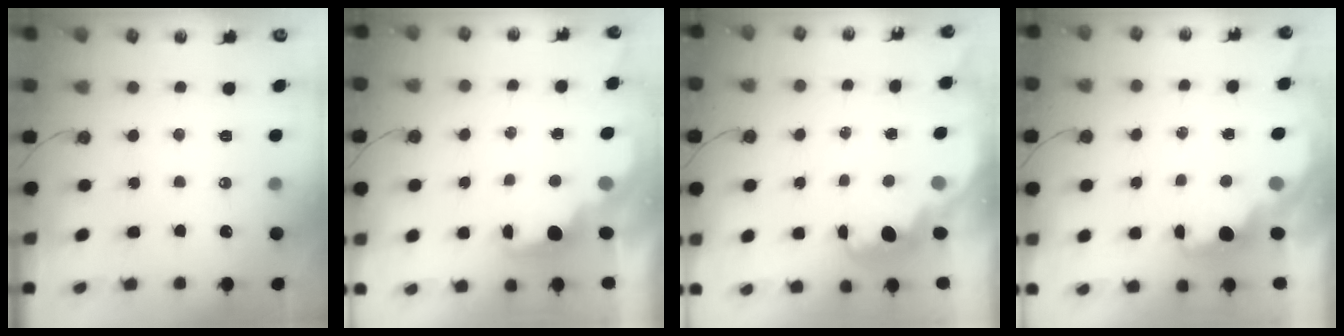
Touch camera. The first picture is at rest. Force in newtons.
{"total": 2.2, "press": 2.1, "slide": 0.7}
{"total": 3.3, "press": 3.2, "slide": 0.6}
{"total": 2.0, "press": 1.8, "slide": 0.8}